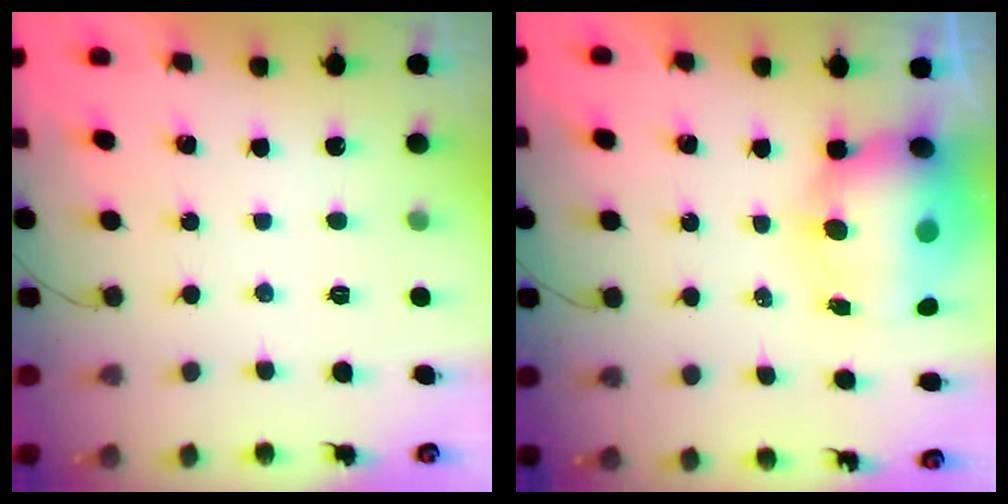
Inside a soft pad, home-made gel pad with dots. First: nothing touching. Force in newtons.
{"total": 14.3, "press": 13.9, "slide": 3.2}